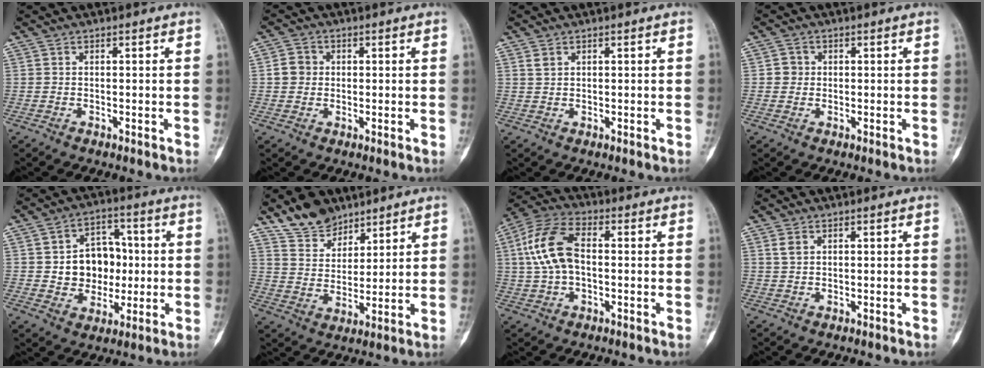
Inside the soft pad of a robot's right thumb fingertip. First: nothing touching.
{"total": 3.4, "force": [0.2, 3.2, 1.3], "torque": [-0.007, 0.006, -0.001]}
{"total": 1.6, "force": [0.9, 1.1, 0.7], "torque": [-0.009, 0.001, 0.020]}
{"total": 2.1, "force": [0.2, 2.1, 0.5], "torque": [0.005, 0.005, 0.000]}
{"total": 11.8, "force": [0.4, 9.6, 6.9], "torque": [-0.052, 0.017, 0.014]}
{"total": 9.3, "force": [7.2, 5.2, 2.6], "torque": [-0.017, -0.043, 0.138]}
{"total": 11.7, "force": [0.9, 6.7, 9.6], "torque": [-0.200, 0.028, 0.010]}
{"total": 2.0, "force": [0.9, 1.4, 1.1], "torque": [-0.021, 0.001, 0.022]}